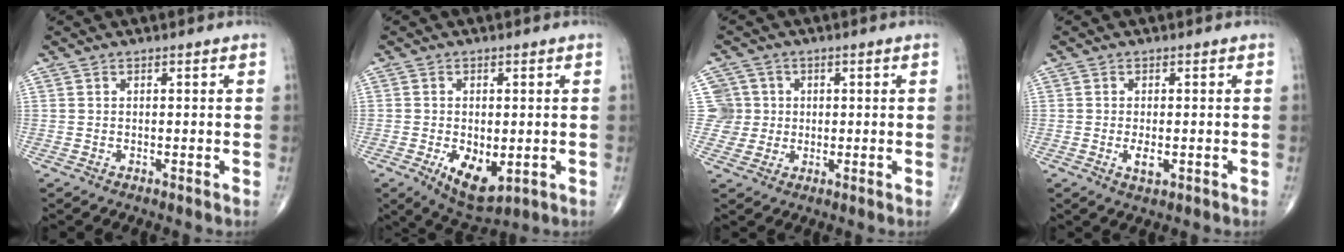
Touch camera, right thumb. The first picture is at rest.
{"total": 8.1, "force": [-2.1, 4.3, 6.6], "torque": [-0.104, -0.014, -0.023]}
{"total": 5.5, "force": [0.7, 5.4, -0.2], "torque": [0.043, 0.009, 0.010]}
{"total": 2.7, "force": [-0.7, 1.2, 2.3], "torque": [-0.044, -0.005, -0.011]}